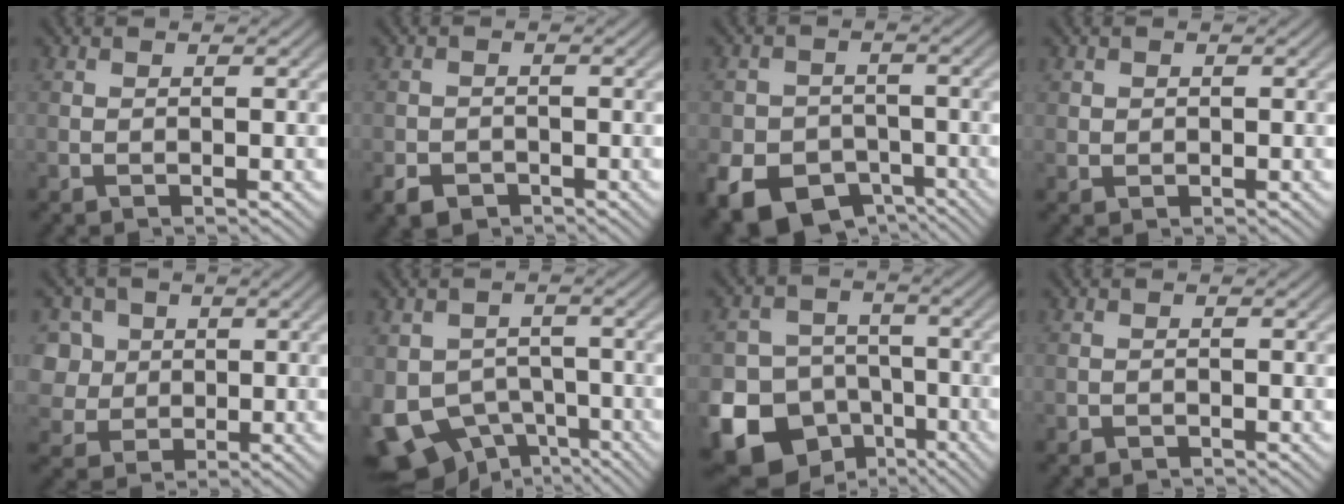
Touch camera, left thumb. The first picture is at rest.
{"total": 2.5, "force": [-1.5, 1.7, 1.0], "torque": [-0.018, -0.006, -0.034]}
{"total": 10.8, "force": [-5.8, 8.1, 4.2], "torque": [-0.084, -0.034, -0.106]}
{"total": 1.2, "force": [0.4, 1.1, 0.3], "torque": [-0.008, -0.005, 0.008]}
{"total": 8.3, "force": [2.2, 7.3, 3.2], "torque": [-0.111, 0.012, 0.036]}
{"total": 9.2, "force": [-4.2, 6.8, 4.6], "torque": [-0.102, -0.031, -0.079]}
{"total": 17.7, "force": [-9.0, 14.2, 5.5], "torque": [-0.149, -0.065, -0.152]}
{"total": 0.6, "force": [-0.5, 0.4, 0.1], "torque": [0.002, -0.002, -0.008]}